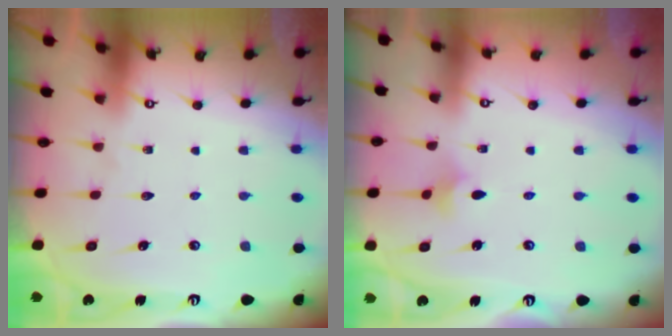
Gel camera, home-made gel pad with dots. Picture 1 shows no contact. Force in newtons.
{"total": 3.4, "press": 3.3, "slide": 0.8}